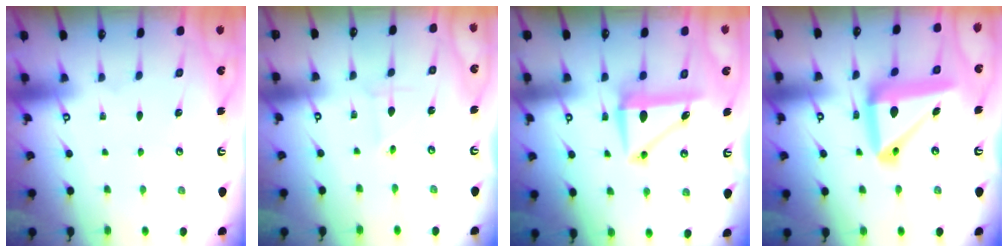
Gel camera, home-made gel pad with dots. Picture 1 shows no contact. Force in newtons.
{"total": 1.7, "press": 1.7, "slide": 0.1}
{"total": 7.3, "press": 7.2, "slide": 1.3}
{"total": 17.3, "press": 17.2, "slide": 1.9}